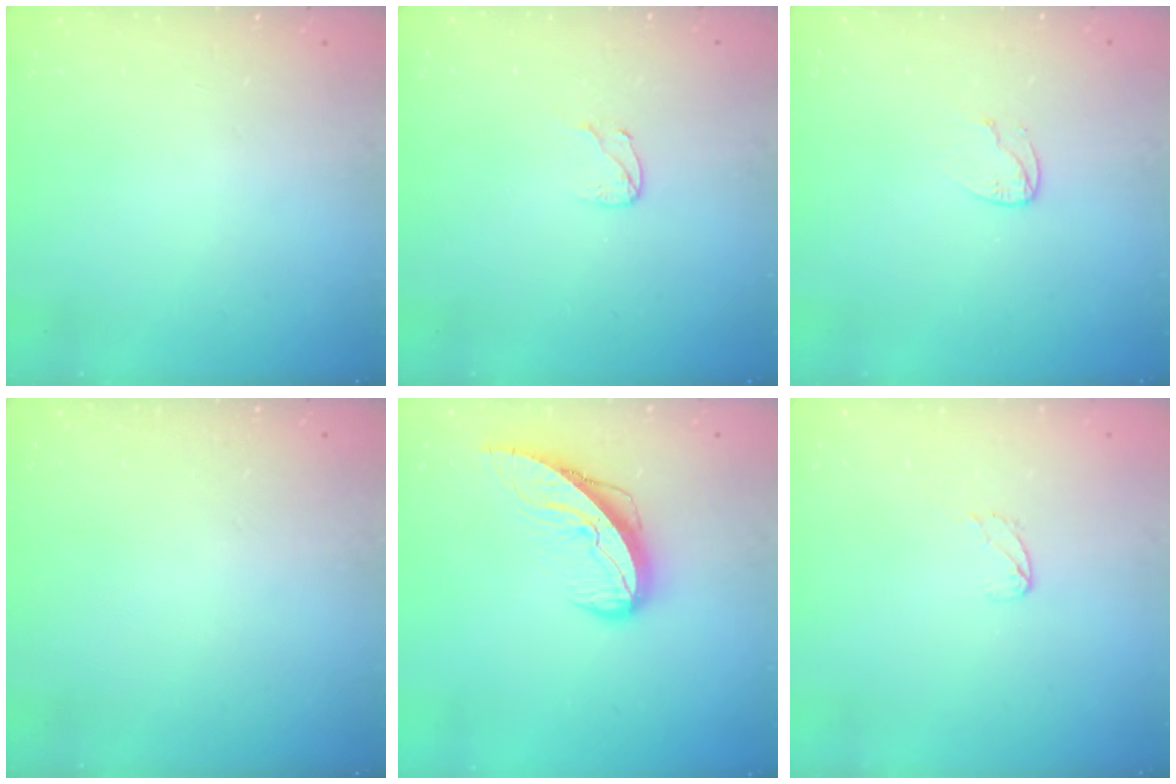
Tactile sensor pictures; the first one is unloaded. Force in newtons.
{"total": 4.1, "press": 4.1, "slide": 0.3}
{"total": 4.5, "press": 4.5, "slide": 0.4}
{"total": 0.0}
{"total": 8.6, "press": 8.6, "slide": 0.9}
{"total": 3.3, "press": 3.3, "slide": 0.3}